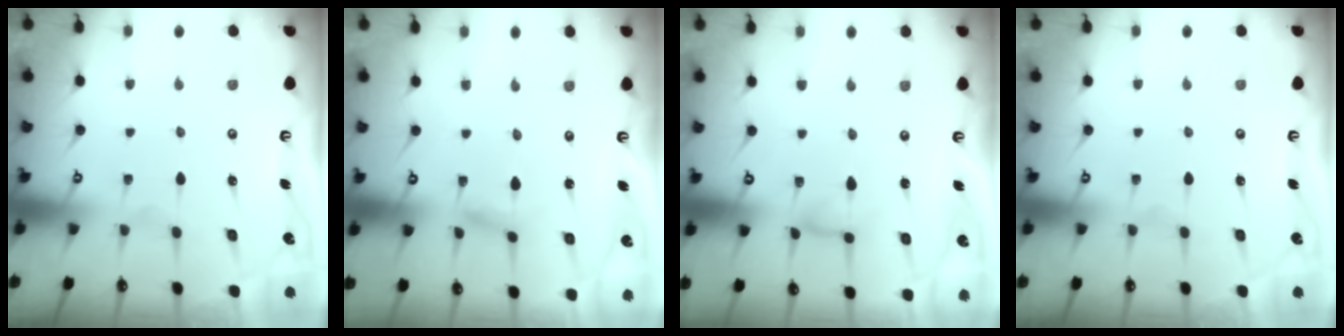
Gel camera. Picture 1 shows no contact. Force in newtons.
{"total": 2.3, "press": 2.3, "slide": 0.2}
{"total": 4.8, "press": 4.8, "slide": 0.2}
{"total": 0.0}